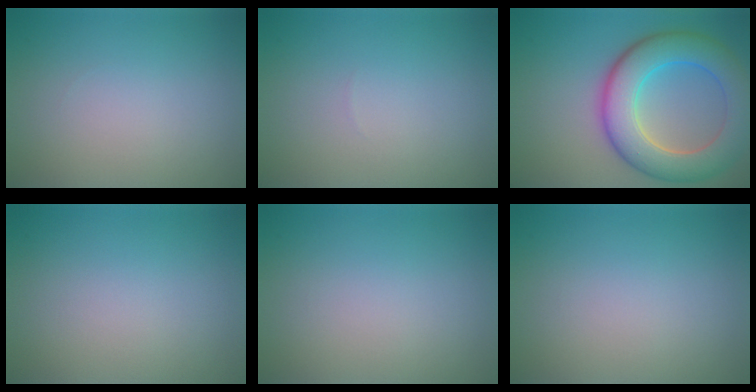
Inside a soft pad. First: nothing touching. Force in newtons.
{"total": 0.0}
{"total": 8.8, "press": 8.8, "slide": 0.4}
{"total": 0.0}
{"total": 0.0}
{"total": 0.0}